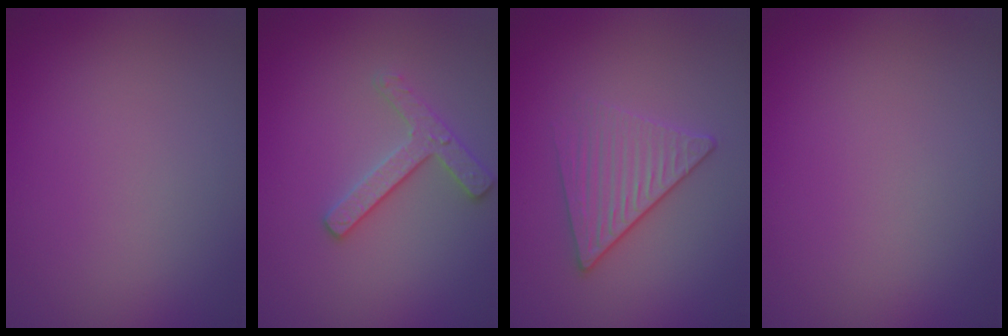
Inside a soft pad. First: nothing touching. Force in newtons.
{"total": 2.5, "press": 2.5, "slide": 0.3}
{"total": 2.7, "press": 2.4, "slide": 1.2}
{"total": 0.0}